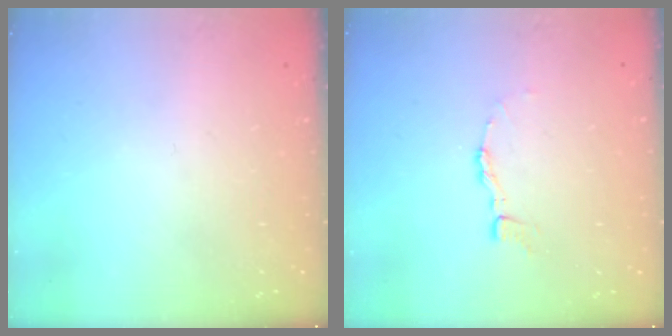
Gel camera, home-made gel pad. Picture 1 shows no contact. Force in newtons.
{"total": 3.7, "press": 3.7, "slide": 0.0}